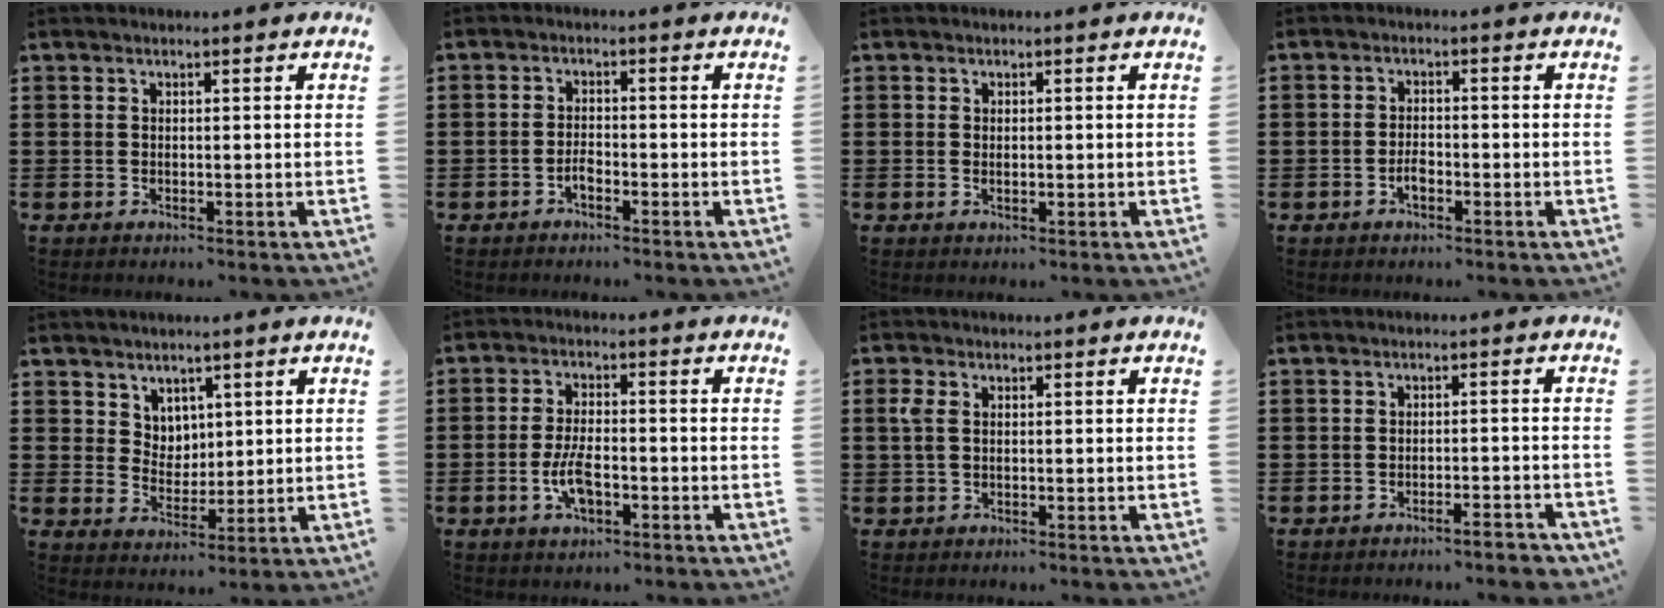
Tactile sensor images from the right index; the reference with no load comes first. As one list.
[{"total": 1.9, "force": [-1.2, 0.9, 1.2], "torque": [-0.025, 0.002, -0.024]}, {"total": 0.6, "force": [0.0, 0.3, 0.6], "torque": [-0.012, 0.002, 0.000]}, {"total": 2.2, "force": [-1.1, 1.1, 1.6], "torque": [-0.032, 0.003, -0.022]}, {"total": 4.4, "force": [2.8, 3.3, 0.4], "torque": [-0.025, 0.004, 0.054]}, {"total": 5.8, "force": [-1.9, 2.4, 4.9], "torque": [-0.109, -0.001, -0.040]}, {"total": 2.3, "force": [0.2, 1.4, 1.9], "torque": [-0.048, 0.004, 0.001]}, {"total": 2.6, "force": [-2.3, 0.1, 1.1], "torque": [-0.020, 0.001, -0.048]}]